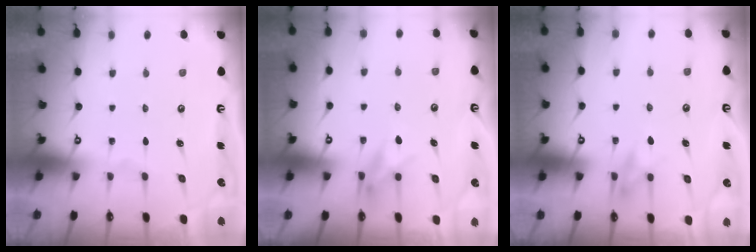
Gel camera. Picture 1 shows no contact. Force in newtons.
{"total": 7.3, "press": 7.3, "slide": 0.9}
{"total": 10.0, "press": 9.9, "slide": 1.5}